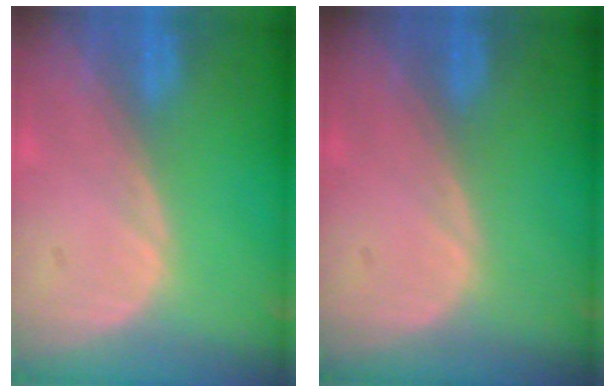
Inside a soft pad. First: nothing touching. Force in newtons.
{"total": 0.0}